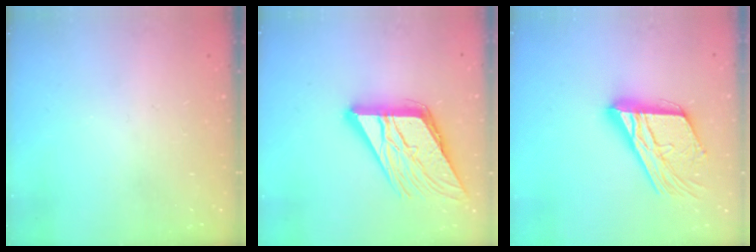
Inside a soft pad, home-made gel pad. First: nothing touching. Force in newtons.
{"total": 17.4, "press": 17.3, "slide": 1.3}
{"total": 19.3, "press": 19.2, "slide": 1.8}